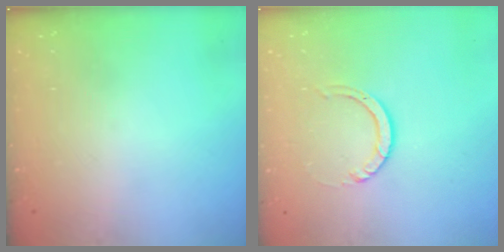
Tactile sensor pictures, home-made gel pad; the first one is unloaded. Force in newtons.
{"total": 3.2, "press": 3.2, "slide": 0.3}